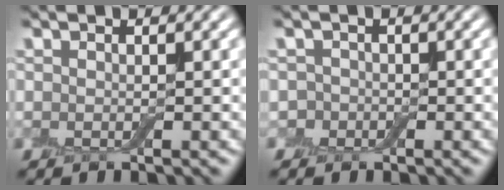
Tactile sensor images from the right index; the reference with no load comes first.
{"total": 1.2, "force": [-0.5, 1.0, -0.1], "torque": [0.012, 0.003, -0.015]}